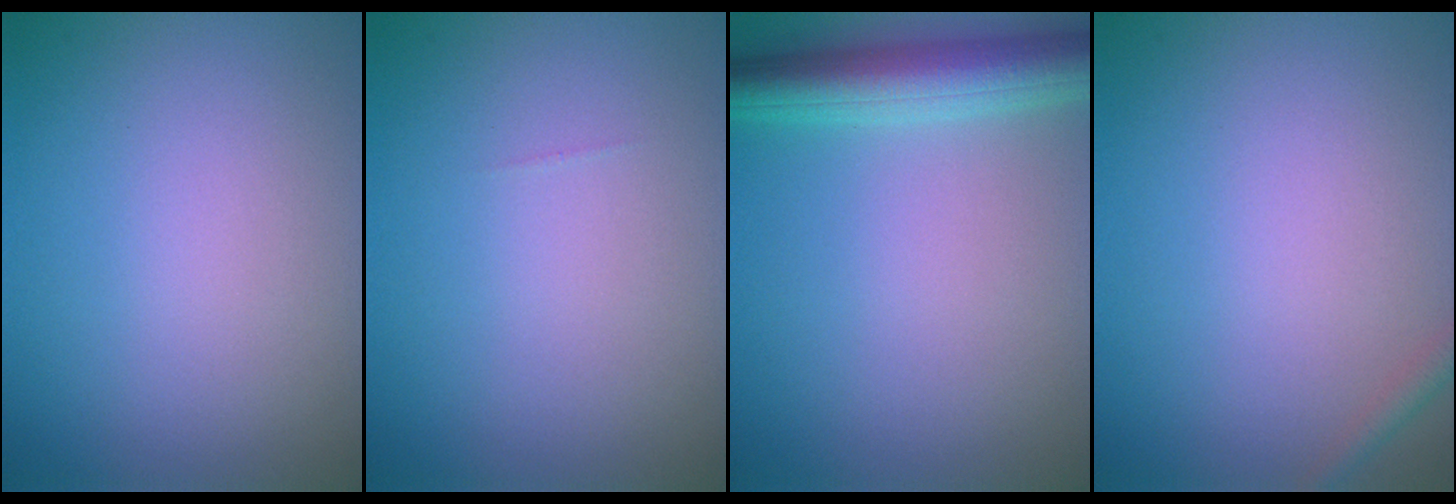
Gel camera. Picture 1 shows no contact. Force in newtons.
{"total": 0.0}
{"total": 5.2, "press": 5.2, "slide": 0.2}
{"total": 1.0, "press": 1.0, "slide": 0.0}